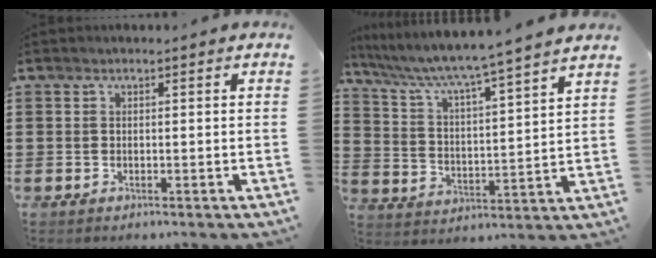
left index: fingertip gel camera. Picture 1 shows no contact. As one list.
[{"total": 4.8, "force": [4.3, -0.9, 2.0], "torque": [-0.061, -0.042, 0.062]}]